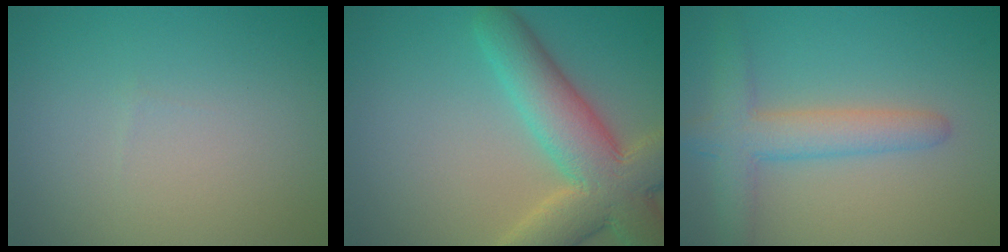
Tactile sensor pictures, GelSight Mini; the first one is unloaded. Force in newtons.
{"total": 9.2, "press": 9.2, "slide": 0.7}
{"total": 4.4, "press": 4.4, "slide": 0.3}